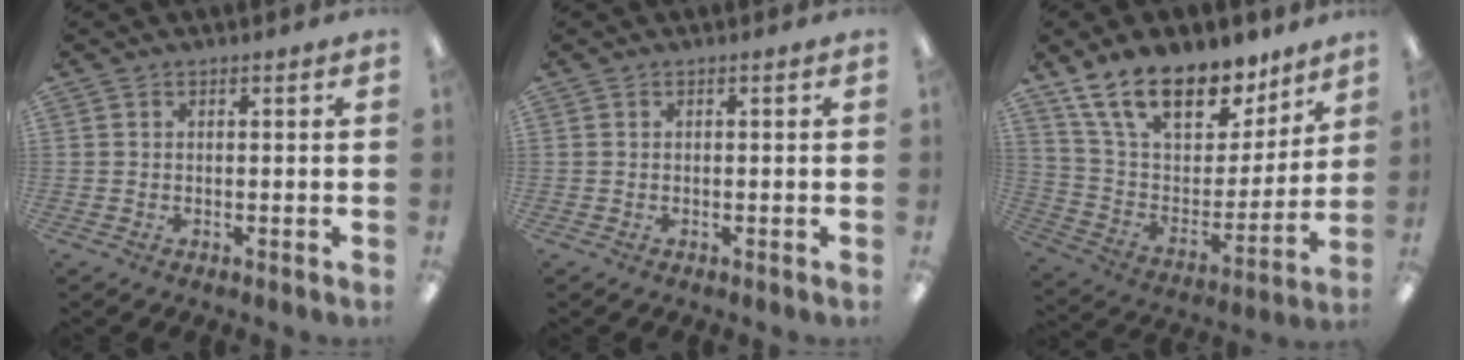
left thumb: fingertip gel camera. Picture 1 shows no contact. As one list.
[{"total": 0.0}, {"total": 19.9, "force": [14.5, 9.6, 9.7], "torque": [-0.171, -0.094, 0.263]}]